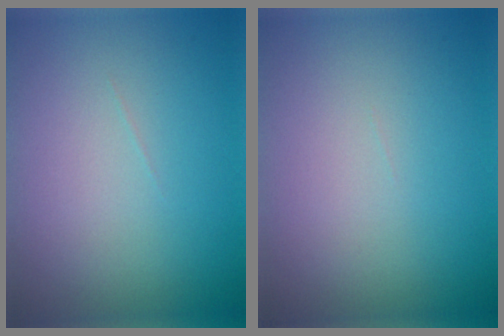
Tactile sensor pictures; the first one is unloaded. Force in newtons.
{"total": 0.0}